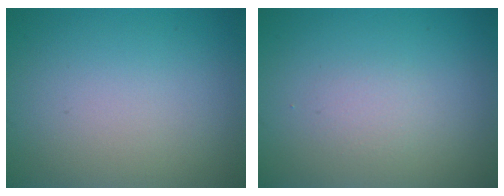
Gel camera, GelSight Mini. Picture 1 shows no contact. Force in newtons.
{"total": 1.1, "press": 1.1, "slide": 0.0}